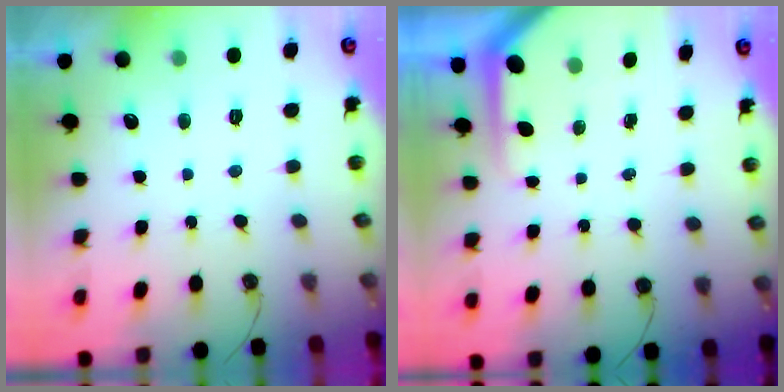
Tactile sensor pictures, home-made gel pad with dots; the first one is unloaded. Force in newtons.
{"total": 4.8, "press": 4.7, "slide": 0.5}